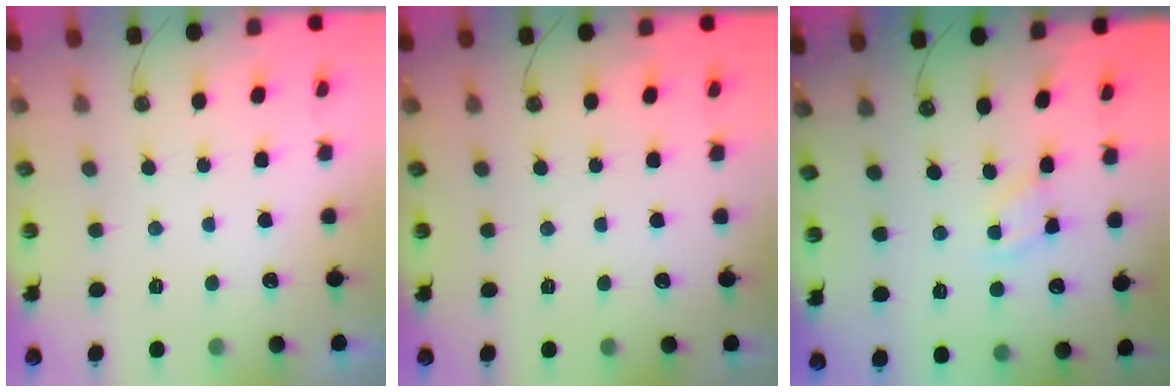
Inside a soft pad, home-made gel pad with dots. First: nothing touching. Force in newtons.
{"total": 0.0}
{"total": 2.1, "press": 2.1, "slide": 0.3}